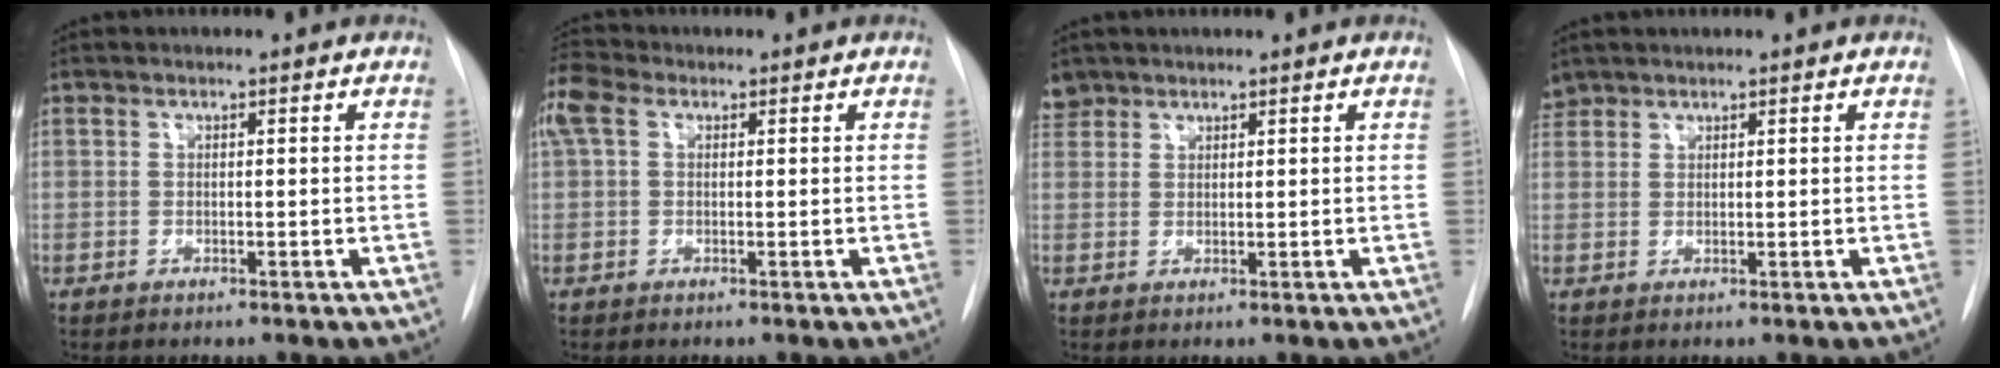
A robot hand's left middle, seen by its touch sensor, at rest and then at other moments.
{"total": 5.3, "force": [2.0, 3.3, 3.5], "torque": [-0.101, 0.039, 0.041]}
{"total": 2.4, "force": [2.0, 1.3, -0.2], "torque": [0.006, 0.012, 0.038]}
{"total": 2.0, "force": [1.8, 0.8, -0.2], "torque": [0.001, 0.014, 0.035]}